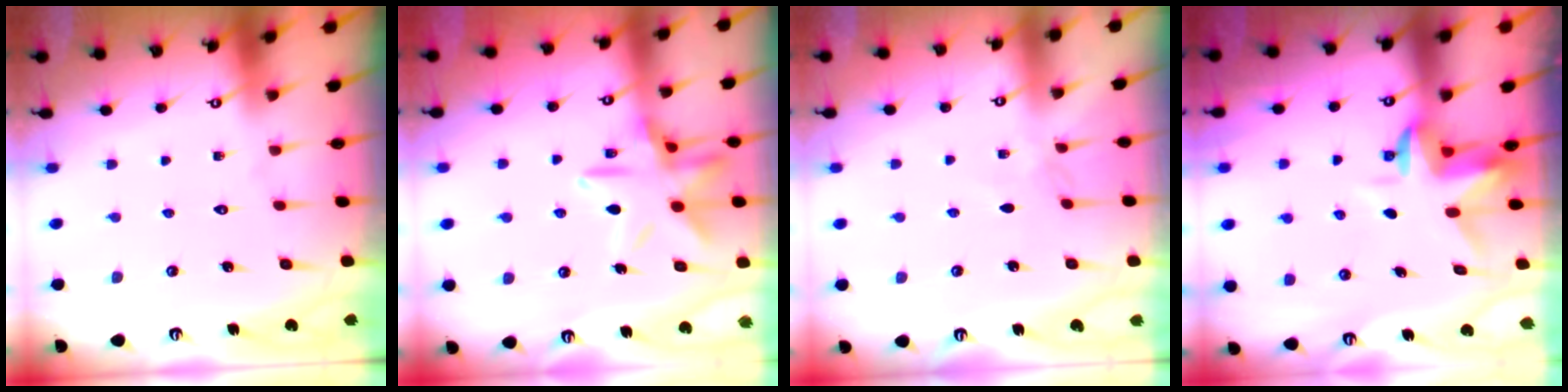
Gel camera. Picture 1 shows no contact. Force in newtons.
{"total": 15.1, "press": 15.1, "slide": 1.2}
{"total": 2.5, "press": 2.5, "slide": 0.4}
{"total": 3.2, "press": 3.2, "slide": 0.4}